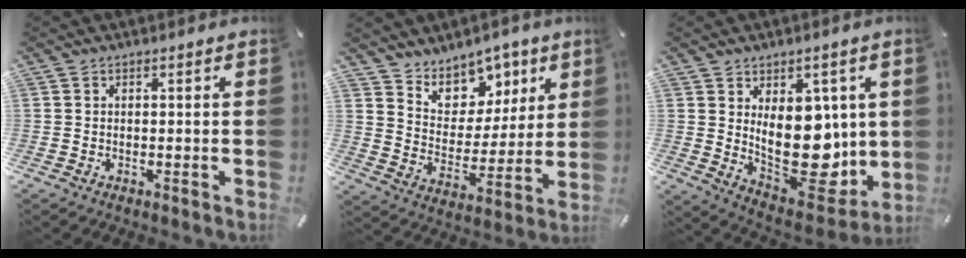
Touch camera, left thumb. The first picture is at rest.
{"total": 10.2, "force": [7.5, 7.0, 0.8], "torque": [-0.020, -0.079, 0.141]}
{"total": 16.9, "force": [2.4, 10.8, 12.8], "torque": [-0.187, -0.042, 0.051]}